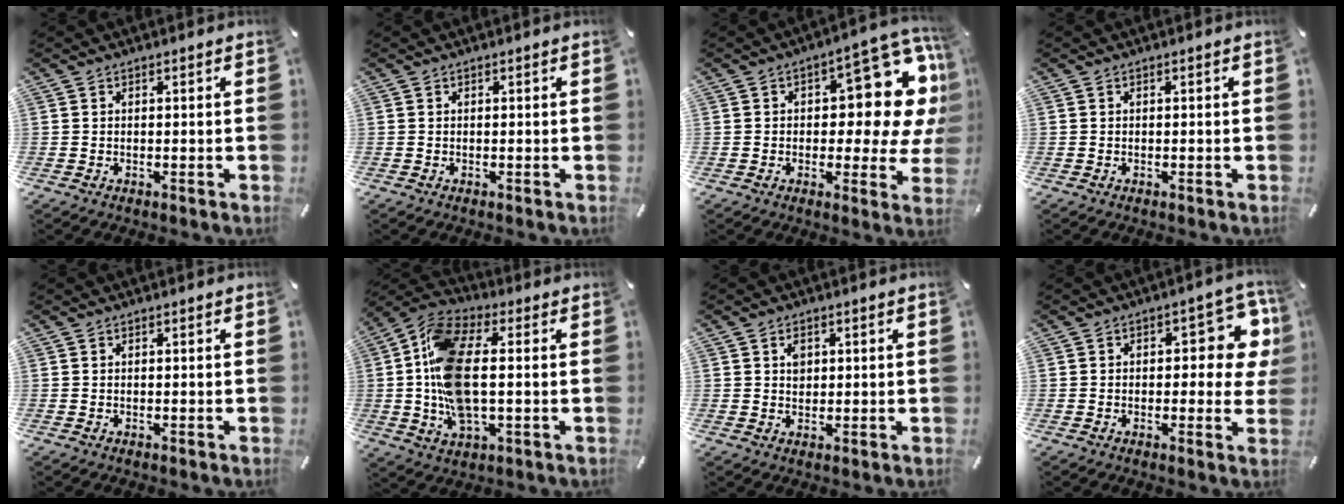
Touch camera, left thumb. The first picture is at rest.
{"total": 0.0}
{"total": 18.1, "force": [6.2, 8.6, 14.7], "torque": [-0.165, -0.062, 0.094]}
{"total": 0.0}
{"total": 0.0}
{"total": 15.3, "force": [-0.3, 7.6, 13.2], "torque": [-0.285, -0.007, -0.004]}
{"total": 2.6, "force": [0.7, 2.0, 1.4], "torque": [-0.014, -0.002, 0.009]}
{"total": 11.0, "force": [2.3, 4.9, 9.5], "torque": [-0.111, -0.012, 0.035]}